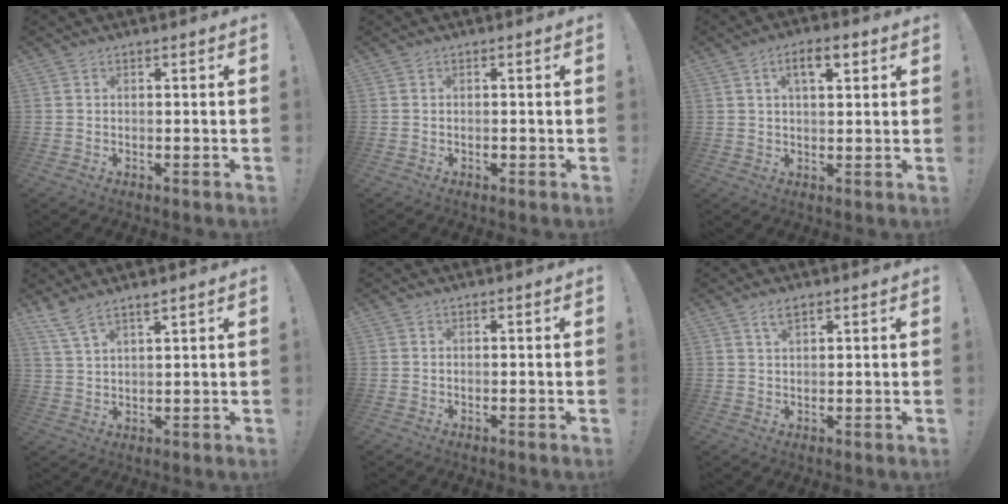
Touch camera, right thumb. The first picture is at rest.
{"total": 0.5, "force": [-0.4, 0.3, 0.1], "torque": [-0.009, 0.004, -0.006]}
{"total": 6.3, "force": [2.7, 2.5, 5.1], "torque": [-0.076, -0.003, 0.041]}
{"total": 5.2, "force": [4.2, 0.9, 3.0], "torque": [-0.062, -0.020, 0.078]}
{"total": 0.0}
{"total": 3.2, "force": [2.0, 1.3, 2.2], "torque": [-0.035, -0.006, 0.034]}